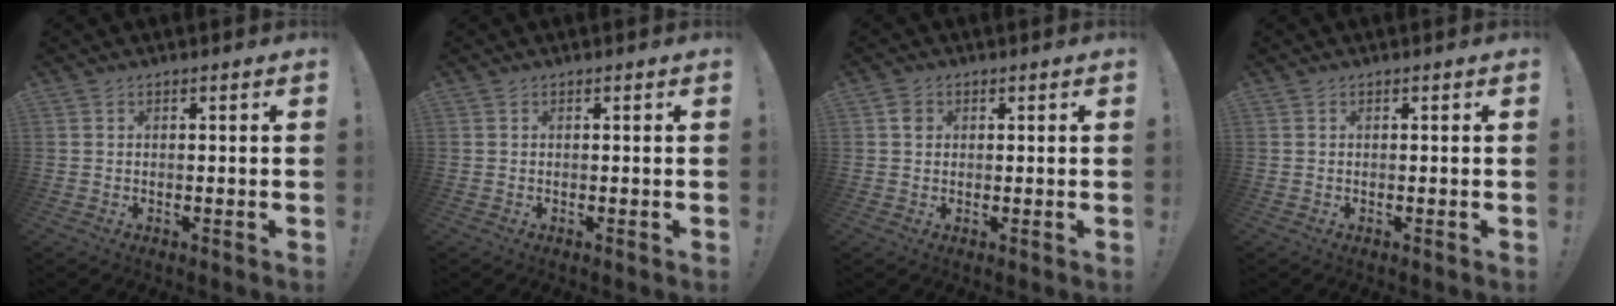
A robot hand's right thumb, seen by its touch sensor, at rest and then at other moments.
{"total": 0.0}
{"total": 2.4, "force": [0.6, 2.1, 1.0], "torque": [-0.008, 0.001, 0.009]}
{"total": 0.0}